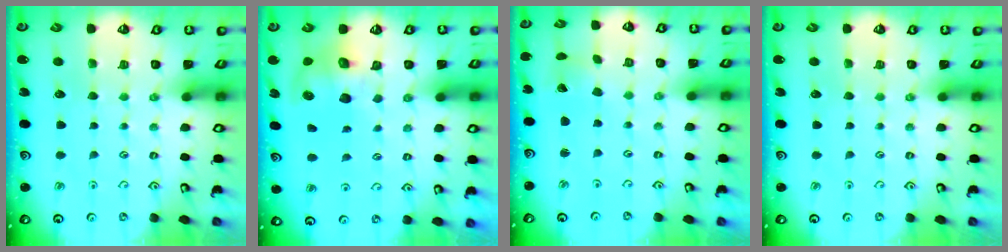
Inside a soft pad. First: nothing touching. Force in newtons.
{"total": 9.9, "press": 9.8, "slide": 1.9}
{"total": 2.1, "press": 2.1, "slide": 0.3}
{"total": 0.0}